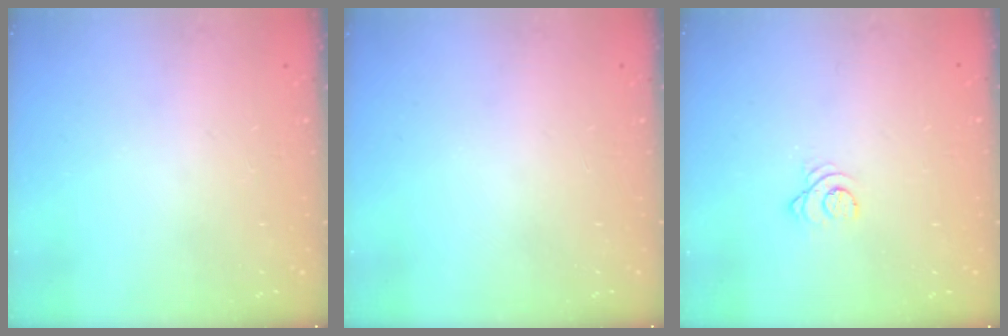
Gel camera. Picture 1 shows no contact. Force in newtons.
{"total": 0.0}
{"total": 2.5, "press": 2.5, "slide": 0.2}